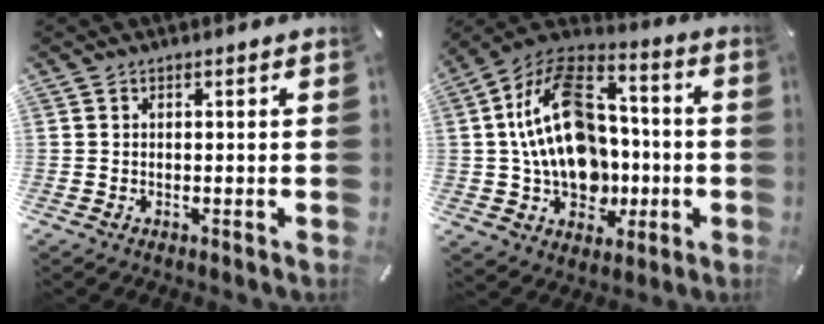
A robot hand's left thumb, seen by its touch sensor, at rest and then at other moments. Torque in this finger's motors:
{"motor_torque": [1.97, 3.04, 1.77, -1.00, 0.52]}